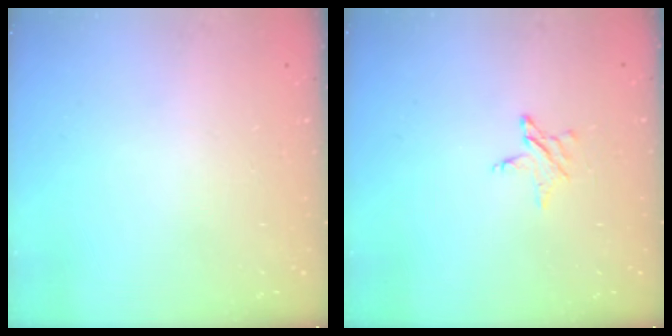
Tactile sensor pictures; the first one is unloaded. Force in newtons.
{"total": 3.6, "press": 3.6, "slide": 0.3}